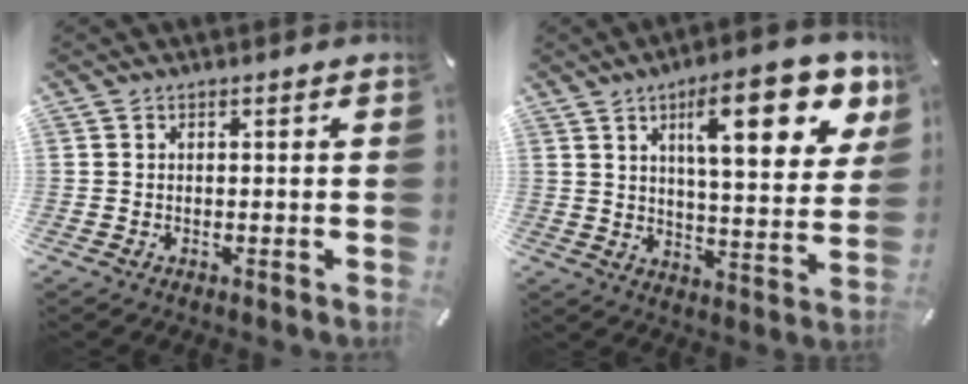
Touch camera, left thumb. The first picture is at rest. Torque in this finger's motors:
{"motor_torque": [3.00, 2.01, 1.95, -0.82, 0.34]}